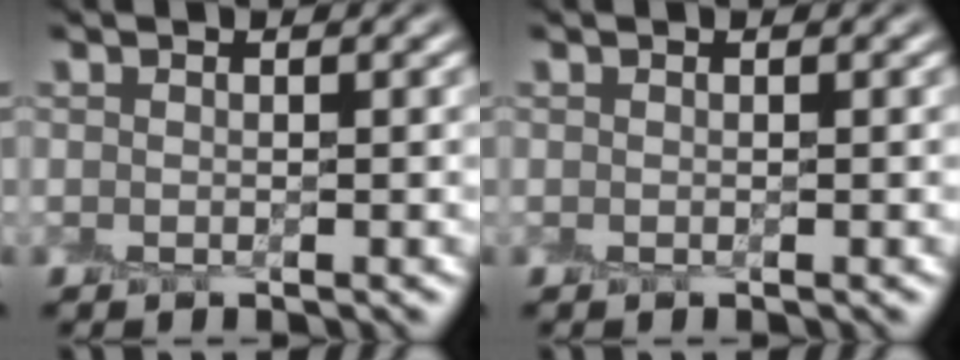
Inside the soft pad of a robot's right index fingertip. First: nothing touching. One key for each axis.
{"total": 0.0}